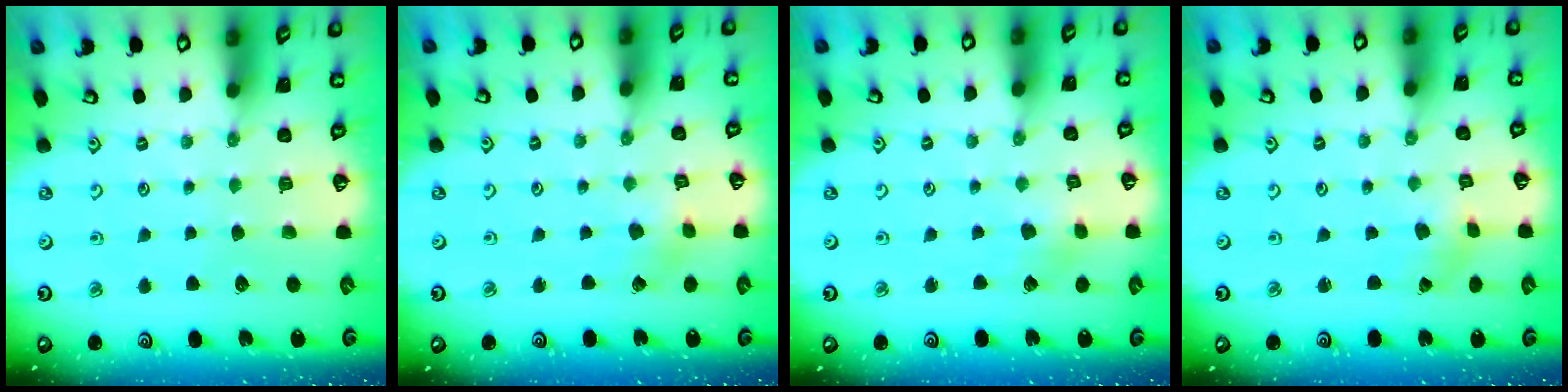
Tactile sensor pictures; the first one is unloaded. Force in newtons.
{"total": 2.2, "press": 2.2, "slide": 0.3}
{"total": 2.6, "press": 2.6, "slide": 0.4}
{"total": 0.7, "press": 0.7, "slide": 0.1}